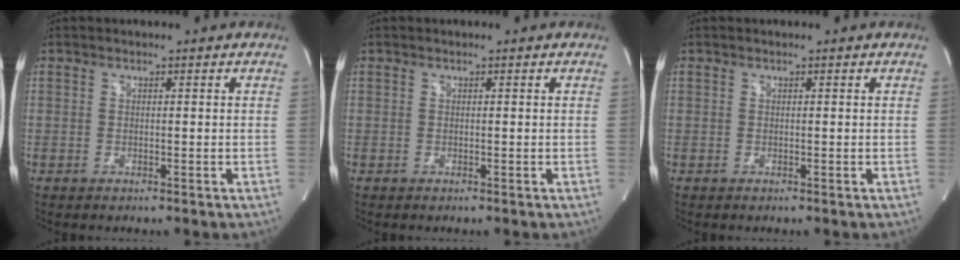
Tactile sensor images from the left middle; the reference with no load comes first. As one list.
[{"total": 0.0}, {"total": 0.0}]